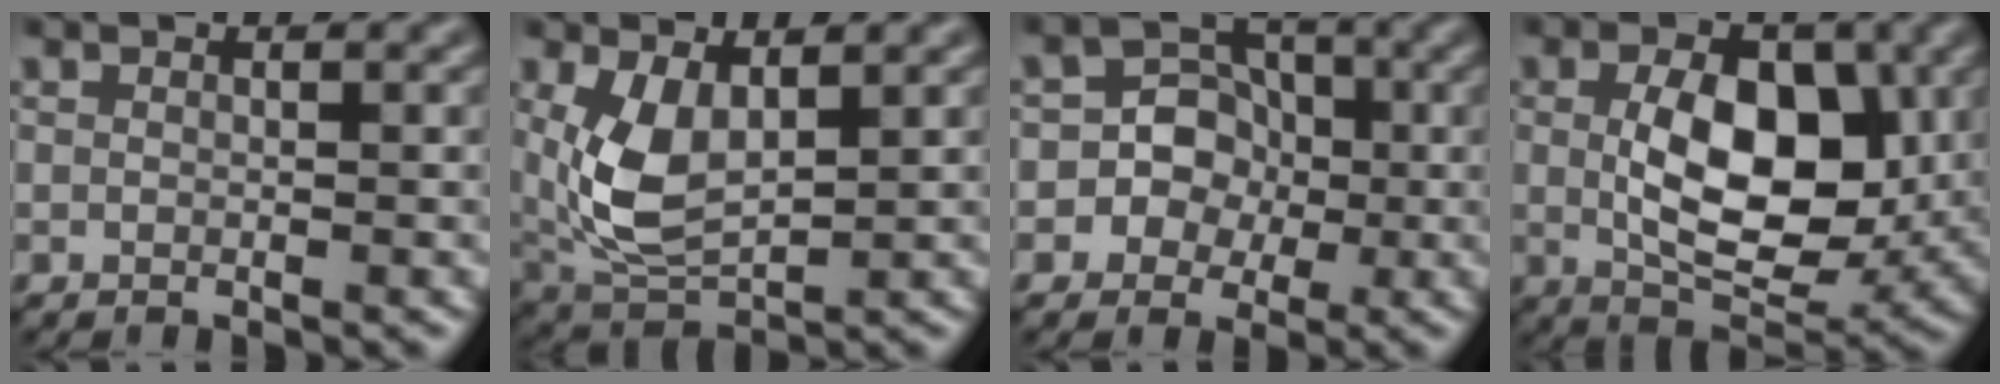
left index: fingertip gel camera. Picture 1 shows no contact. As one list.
[{"total": 5.7, "force": [1.1, 2.9, 4.7], "torque": [-0.117, -0.008, 0.030]}, {"total": 5.2, "force": [-0.9, 4.9, 1.6], "torque": [0.000, 0.025, -0.031]}, {"total": 8.8, "force": [0.4, 5.2, 7.1], "torque": [-0.122, -0.009, 0.009]}]